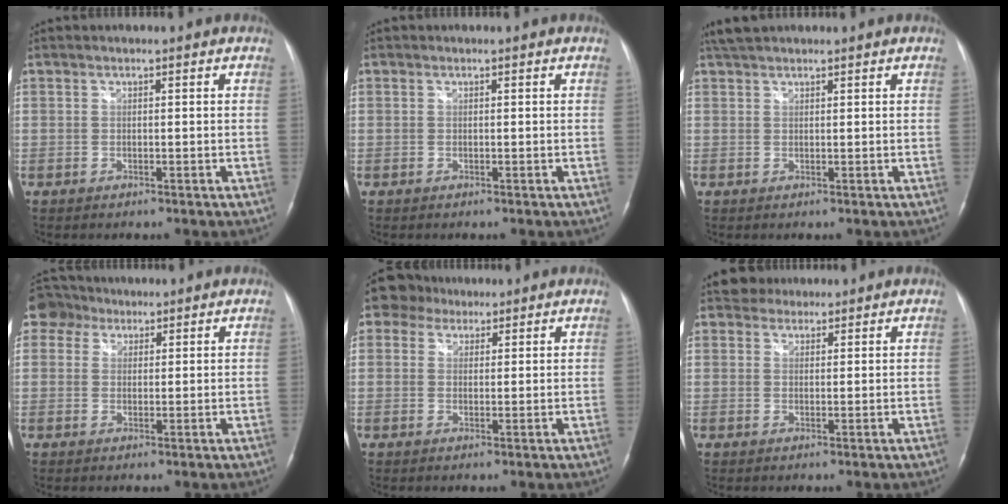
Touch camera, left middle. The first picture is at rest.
{"total": 0.0}
{"total": 3.2, "force": [2.9, 0.7, 1.2], "torque": [-0.027, 0.021, 0.055]}
{"total": 4.4, "force": [2.9, 3.3, 0.4], "torque": [-0.015, 0.022, 0.054]}
{"total": 4.4, "force": [3.0, 3.1, 0.7], "torque": [-0.019, 0.022, 0.053]}
{"total": 2.6, "force": [2.2, 1.2, -0.5], "torque": [0.008, 0.011, 0.033]}